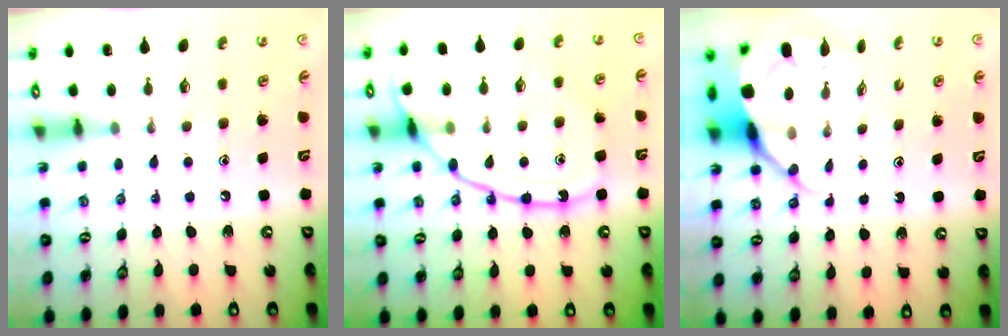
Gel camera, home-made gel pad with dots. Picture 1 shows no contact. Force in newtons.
{"total": 15.7, "press": 15.7, "slide": 1.3}
{"total": 8.1, "press": 8.0, "slide": 0.9}